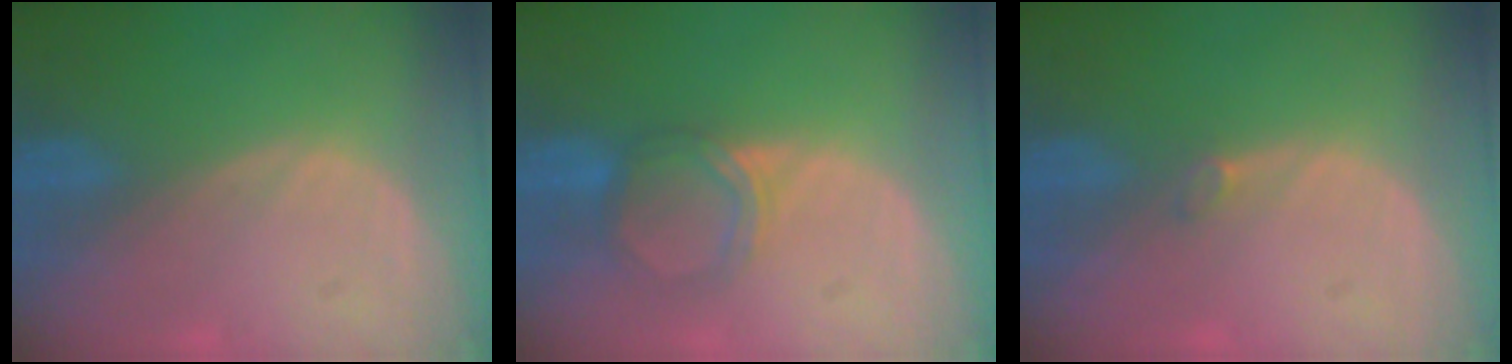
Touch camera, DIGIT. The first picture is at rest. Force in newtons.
{"total": 4.1, "press": 3.8, "slide": 1.6}
{"total": 0.9, "press": 0.9, "slide": 0.3}